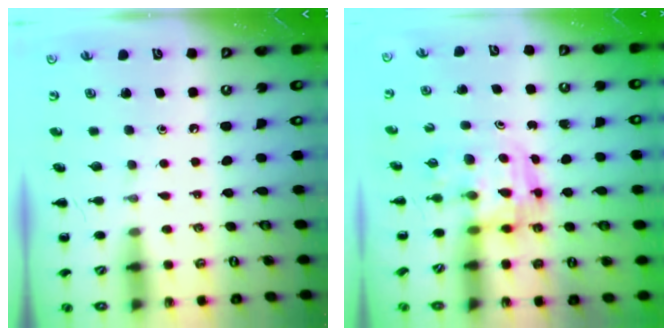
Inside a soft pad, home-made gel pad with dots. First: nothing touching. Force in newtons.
{"total": 3.5, "press": 3.4, "slide": 0.6}